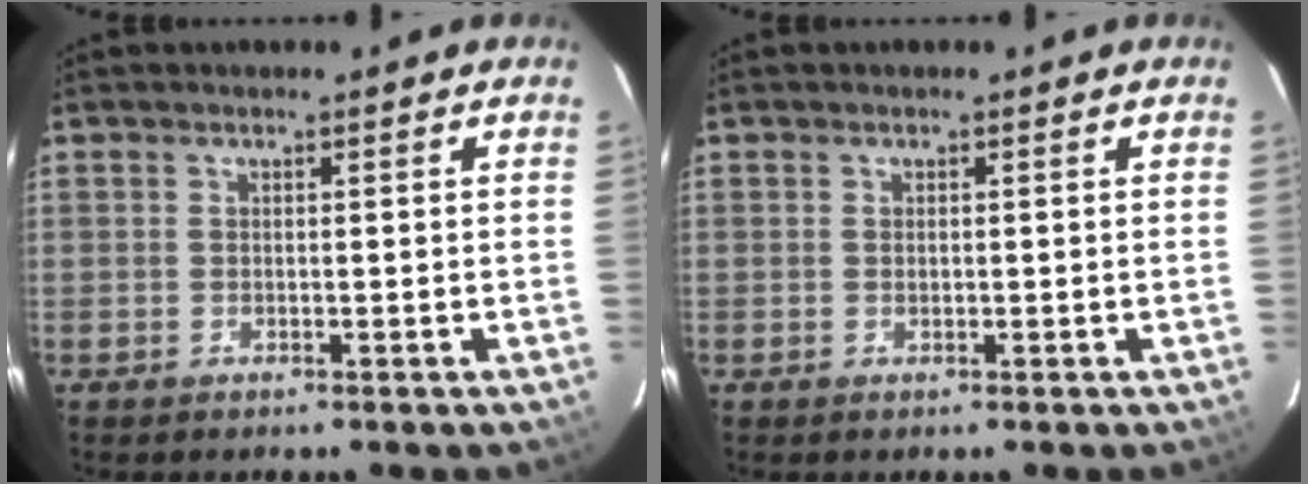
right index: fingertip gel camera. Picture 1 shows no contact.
{"total": 0.0}